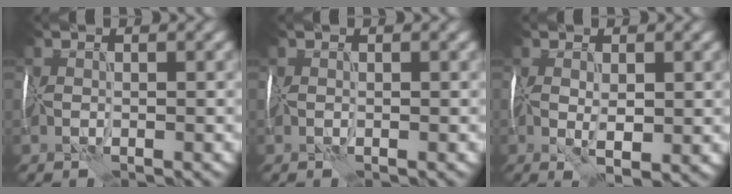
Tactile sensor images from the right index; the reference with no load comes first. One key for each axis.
{"total": 0.0}
{"total": 3.2, "fx": -0.2, "fy": 1.3, "fz": 2.9, "tx": -0.056, "ty": -0.008, "tz": 0.003}